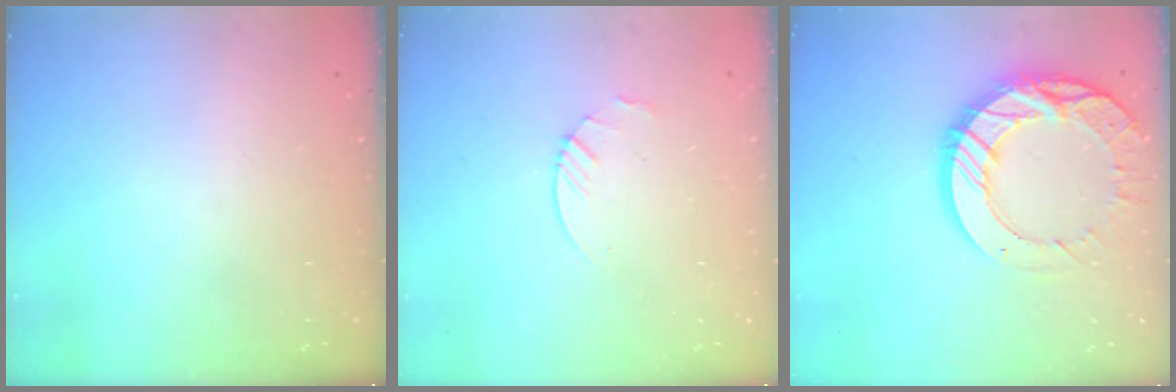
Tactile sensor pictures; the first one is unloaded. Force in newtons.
{"total": 3.0, "press": 2.9, "slide": 0.3}
{"total": 17.7, "press": 17.6, "slide": 1.5}